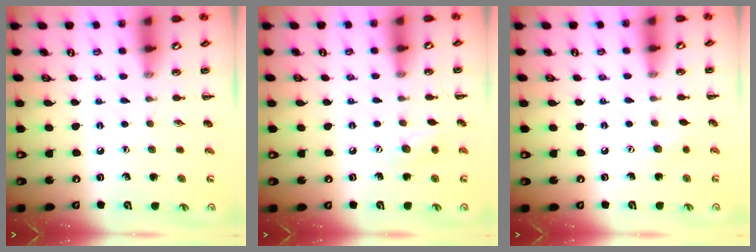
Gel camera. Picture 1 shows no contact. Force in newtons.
{"total": 7.8, "press": 7.7, "slide": 1.5}
{"total": 3.0, "press": 2.9, "slide": 0.6}